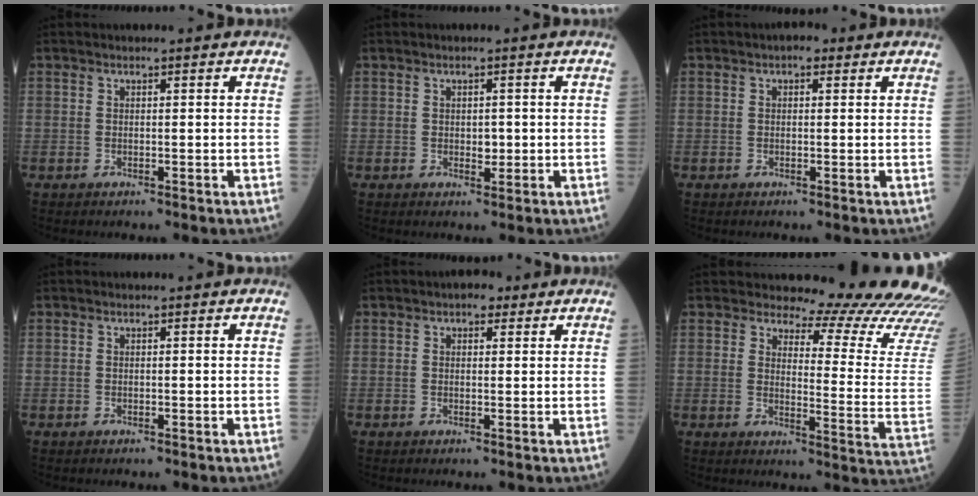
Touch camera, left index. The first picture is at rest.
{"total": 1.4, "force": [-0.2, 0.9, 1.0], "torque": [-0.012, -0.003, -0.003]}
{"total": 1.6, "force": [0.8, 0.9, 1.1], "torque": [-0.012, 0.005, 0.004]}
{"total": 0.0}
{"total": 2.2, "force": [1.3, 1.3, 1.2], "torque": [-0.014, 0.006, 0.012]}
{"total": 19.1, "force": [18.7, 0.4, 3.5], "torque": [-0.033, -0.165, 0.189]}